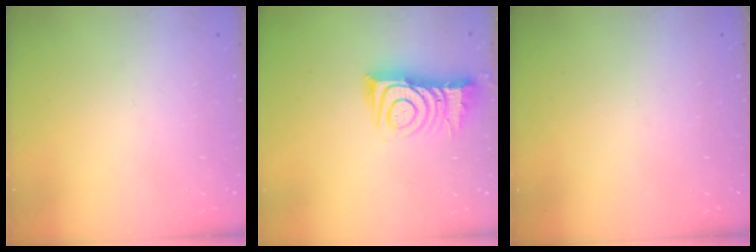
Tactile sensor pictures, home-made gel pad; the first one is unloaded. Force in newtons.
{"total": 11.8, "press": 11.8, "slide": 1.1}
{"total": 0.0}